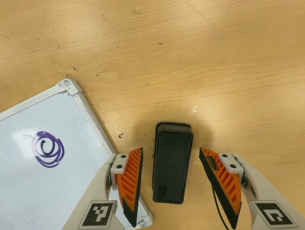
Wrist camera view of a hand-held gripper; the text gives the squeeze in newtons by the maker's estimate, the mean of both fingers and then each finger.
{"total": 0.0}